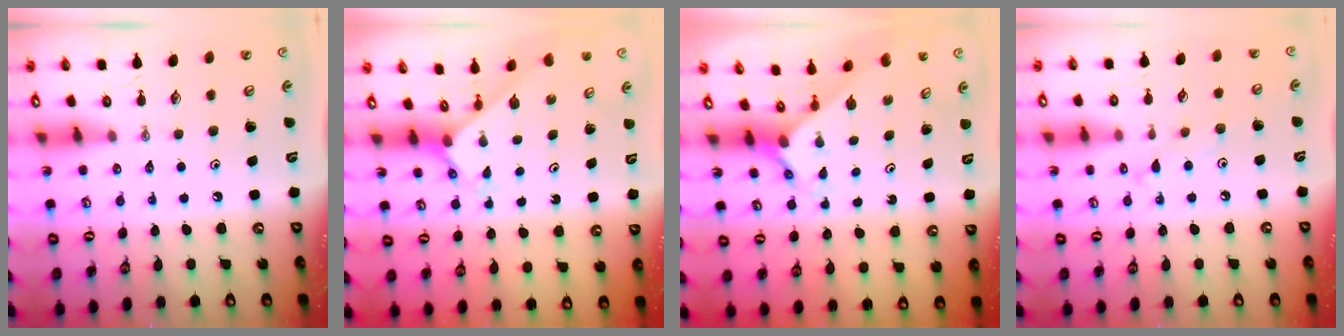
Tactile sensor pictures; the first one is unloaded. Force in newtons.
{"total": 2.0, "press": 2.0, "slide": 0.2}
{"total": 1.8, "press": 1.8, "slide": 0.2}
{"total": 6.3, "press": 6.3, "slide": 0.7}